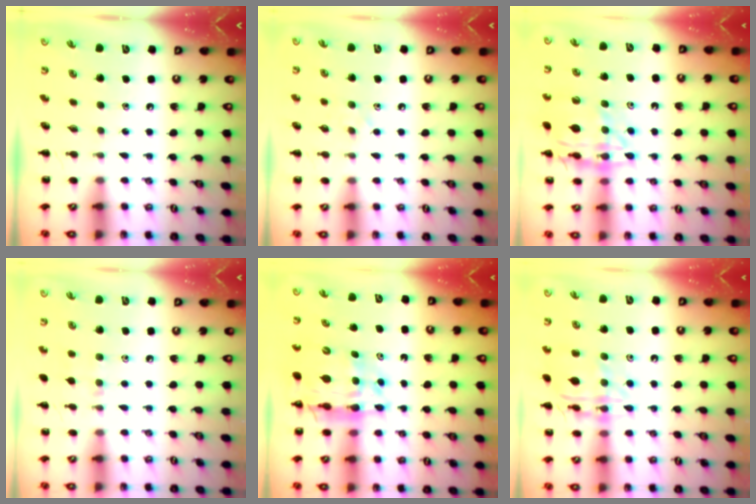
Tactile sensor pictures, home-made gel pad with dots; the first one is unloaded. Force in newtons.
{"total": 4.9, "press": 4.6, "slide": 1.5}
{"total": 16.1, "press": 16.0, "slide": 2.2}
{"total": 6.2, "press": 5.8, "slide": 2.2}
{"total": 13.0, "press": 12.5, "slide": 3.8}
{"total": 14.8, "press": 14.8, "slide": 0.8}